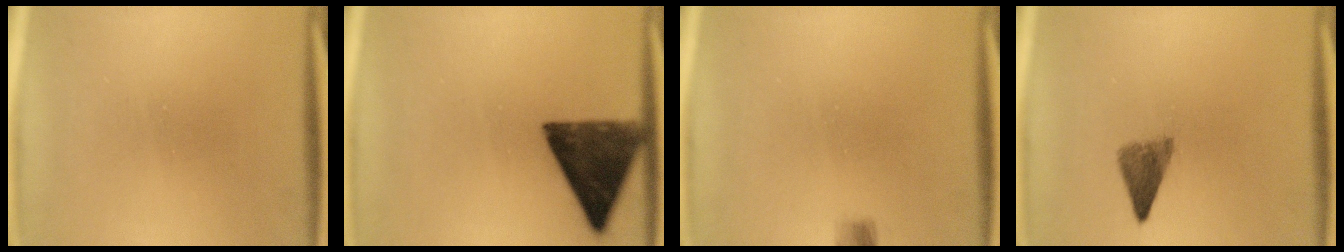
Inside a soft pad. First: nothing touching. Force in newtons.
{"total": 13.2}
{"total": 1.6}
{"total": 3.5}